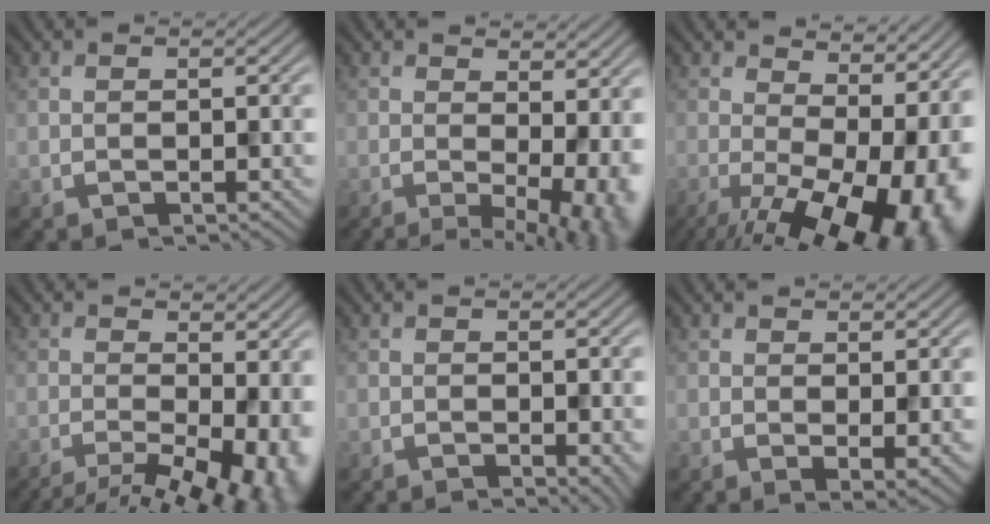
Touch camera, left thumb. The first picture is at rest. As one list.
[{"total": 7.8, "force": [0.0, 2.7, 7.3], "torque": [-0.080, -0.003, 0.018]}, {"total": 17.0, "force": [-2.7, 8.4, 14.6], "torque": [-0.181, -0.029, 0.002]}, {"total": 9.3, "force": [-3.5, 3.1, 8.0], "torque": [-0.102, -0.015, -0.036]}, {"total": 2.1, "force": [-0.1, 0.8, 1.9], "torque": [-0.025, -0.003, 0.009]}, {"total": 2.7, "force": [1.1, 0.6, 2.3], "torque": [-0.034, -0.006, 0.027]}]